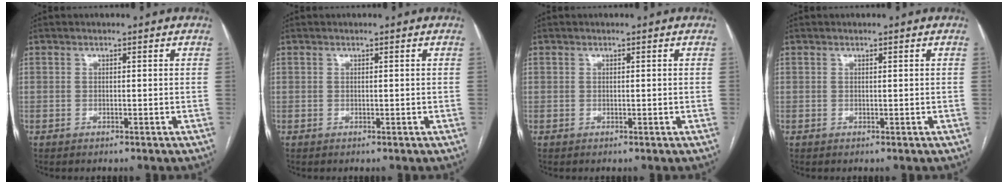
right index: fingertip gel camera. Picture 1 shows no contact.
{"total": 0.0}
{"total": 0.0}
{"total": 0.0}